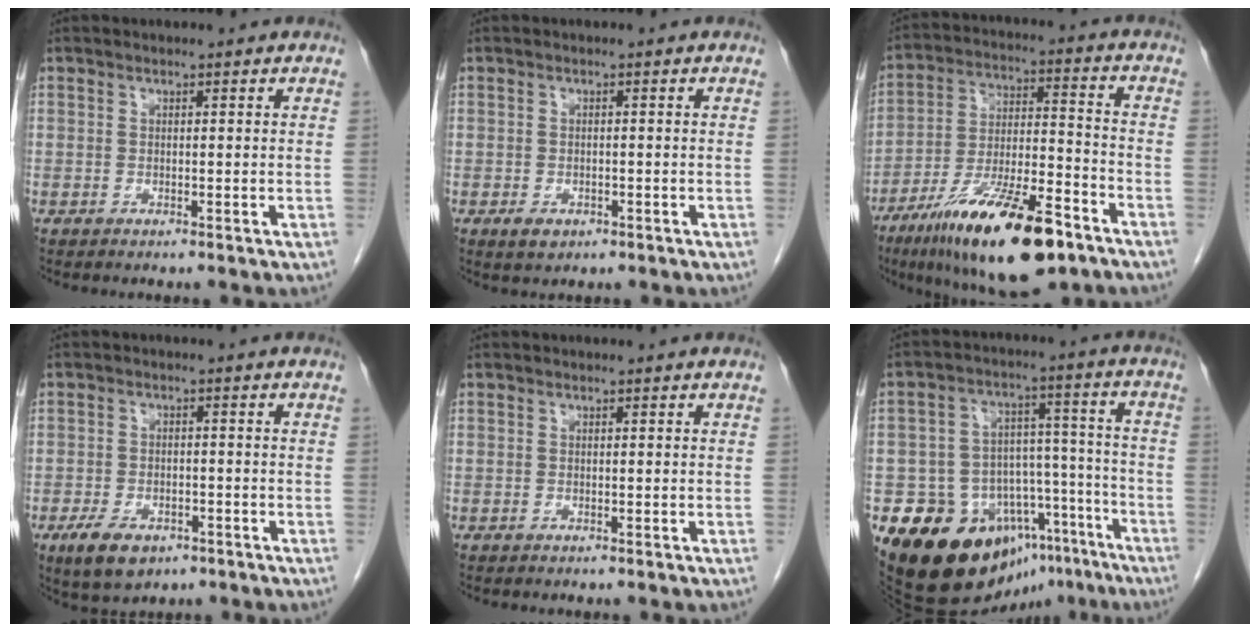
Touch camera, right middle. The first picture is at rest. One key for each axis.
{"total": 2.2, "fx": -1.1, "fy": 1.4, "fz": 1.3, "tx": -0.022, "ty": 0.001, "tz": -0.009}
{"total": 19.4, "fx": -12.3, "fy": 4.2, "fz": 14.4, "tx": -0.241, "ty": -0.019, "tz": -0.212}
{"total": 6.6, "fx": -3.9, "fy": 3.6, "fz": 4.0, "tx": -0.076, "ty": -0.004, "tz": -0.059}
{"total": 0.0}
{"total": 21.9, "fx": -15.6, "fy": 12.1, "fz": 9.5, "tx": -0.123, "ty": 0.057, "tz": -0.218}